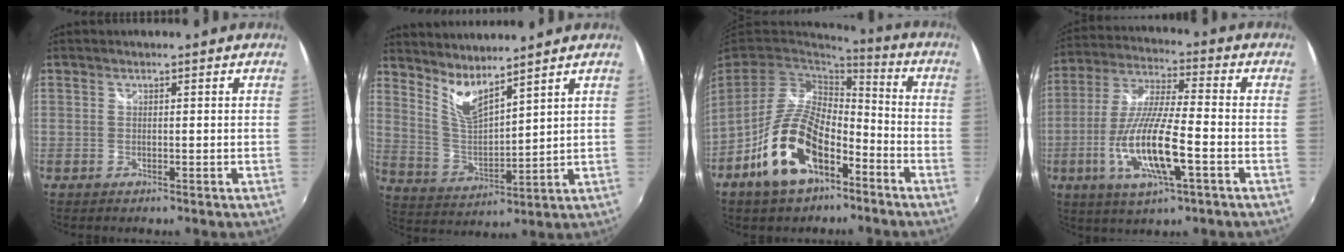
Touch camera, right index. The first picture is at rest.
{"total": 7.7, "force": [6.5, 0.9, 4.1], "torque": [-0.080, -0.018, 0.132]}
{"total": 16.0, "force": [-8.5, 7.9, 11.0], "torque": [-0.221, -0.001, -0.146]}
{"total": 15.5, "force": [-5.2, 3.2, 14.2], "torque": [-0.294, -0.016, -0.097]}